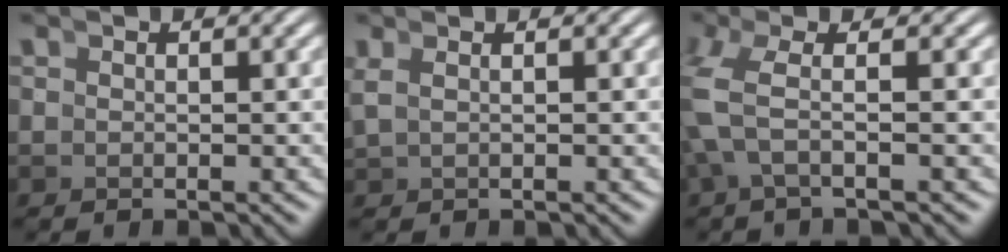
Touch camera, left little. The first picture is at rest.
{"total": 0.9, "force": [0.4, 0.2, 0.7], "torque": [-0.020, 0.010, 0.013]}
{"total": 3.3, "force": [0.4, 1.2, 3.1], "torque": [-0.071, 0.011, 0.000]}